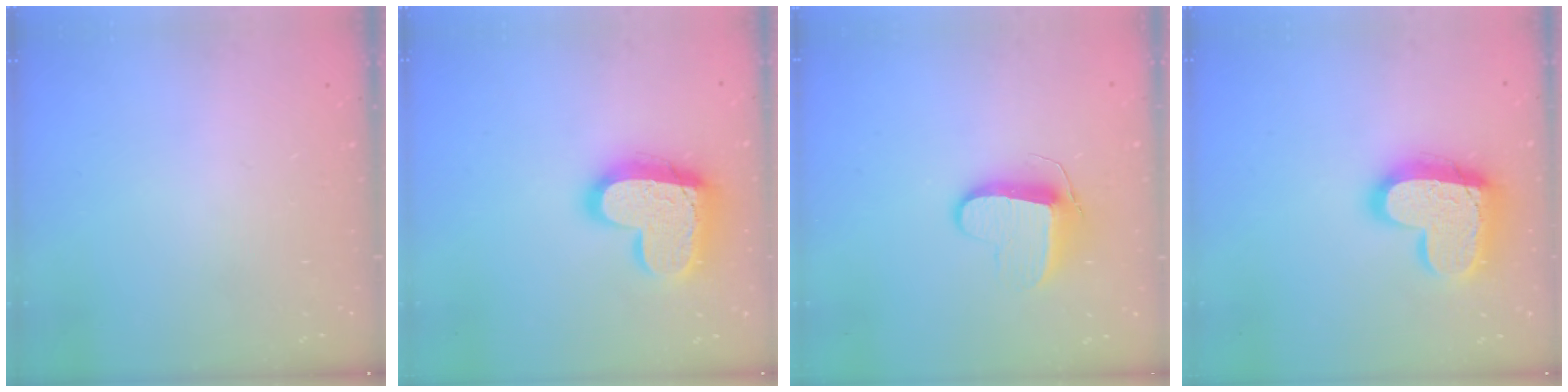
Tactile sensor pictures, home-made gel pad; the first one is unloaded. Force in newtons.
{"total": 18.4, "press": 18.3, "slide": 1.7}
{"total": 9.2, "press": 9.2, "slide": 0.3}
{"total": 18.4, "press": 18.3, "slide": 1.7}